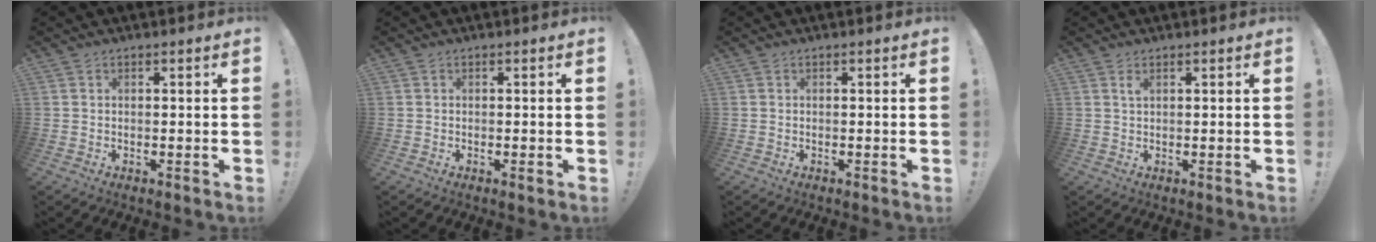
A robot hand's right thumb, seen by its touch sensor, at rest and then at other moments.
{"total": 0.8, "force": [-0.1, 0.1, 0.7], "torque": [-0.011, -0.003, -0.001]}
{"total": 0.0}
{"total": 1.4, "force": [0.8, 0.4, 1.1], "torque": [-0.012, -0.003, 0.010]}